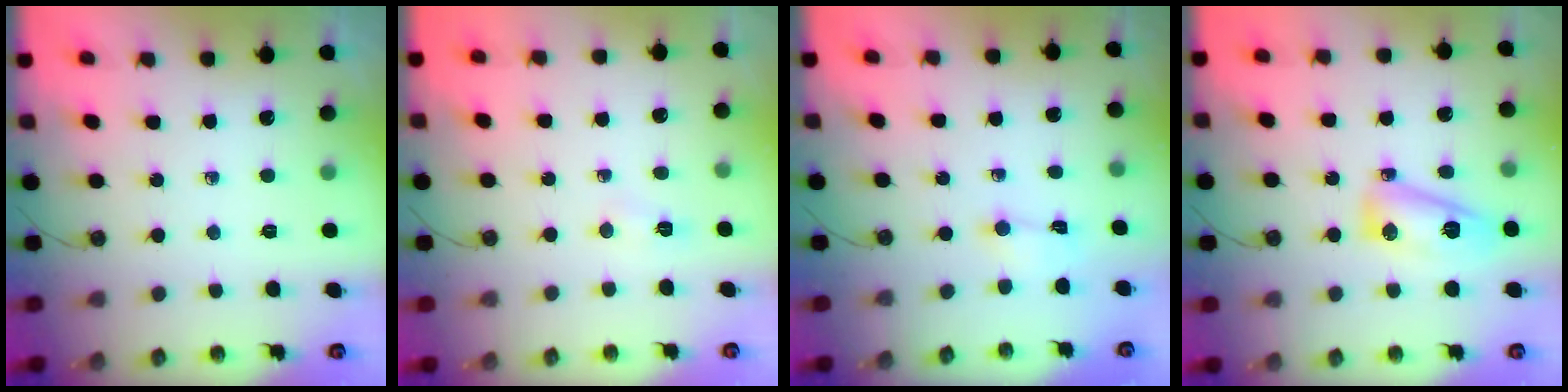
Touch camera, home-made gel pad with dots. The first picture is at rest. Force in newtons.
{"total": 2.5, "press": 2.4, "slide": 0.4}
{"total": 1.2, "press": 1.0, "slide": 0.6}
{"total": 10.2, "press": 10.2, "slide": 0.7}